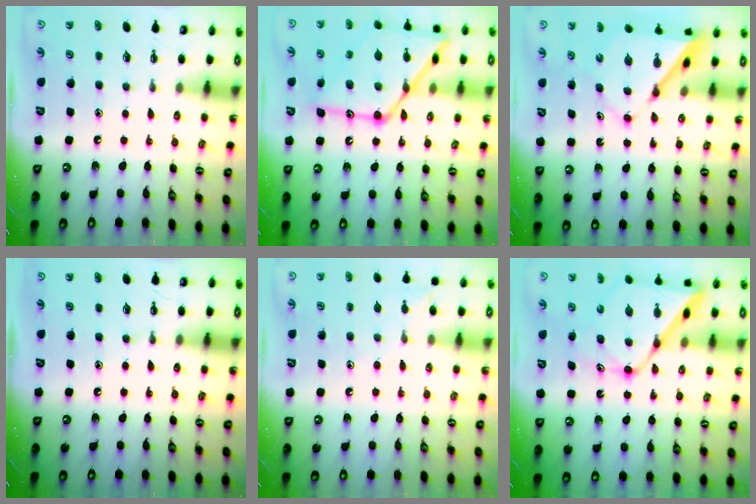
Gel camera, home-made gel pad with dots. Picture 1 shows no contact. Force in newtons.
{"total": 22.0, "press": 21.9, "slide": 1.6}
{"total": 7.5, "press": 7.5, "slide": 0.7}
{"total": 0.0}
{"total": 6.0, "press": 6.0, "slide": 0.6}
{"total": 14.7, "press": 14.6, "slide": 1.4}